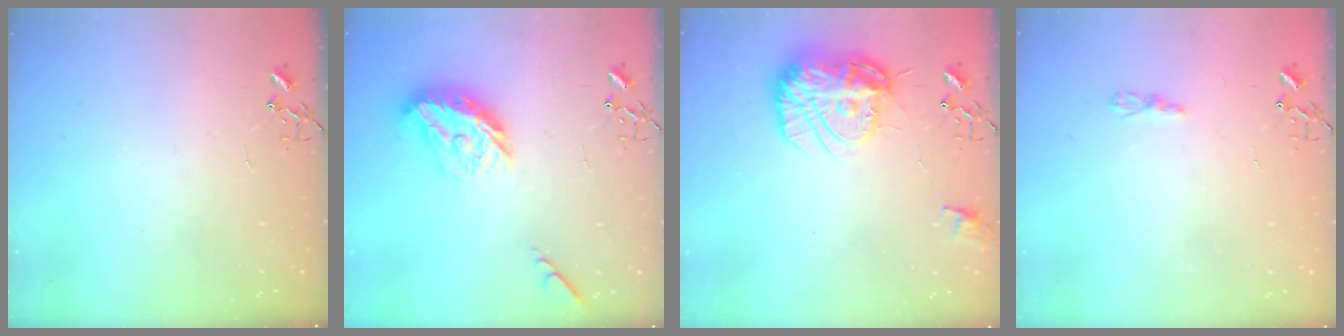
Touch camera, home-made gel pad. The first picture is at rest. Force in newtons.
{"total": 17.8, "press": 17.7, "slide": 0.6}
{"total": 17.8, "press": 17.8, "slide": 1.7}
{"total": 2.9, "press": 2.9, "slide": 0.4}